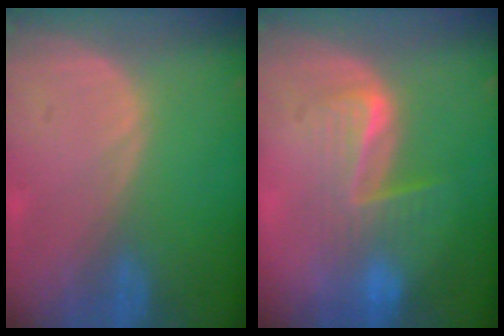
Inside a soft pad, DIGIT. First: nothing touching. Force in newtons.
{"total": 6.3, "press": 6.2, "slide": 1.3}